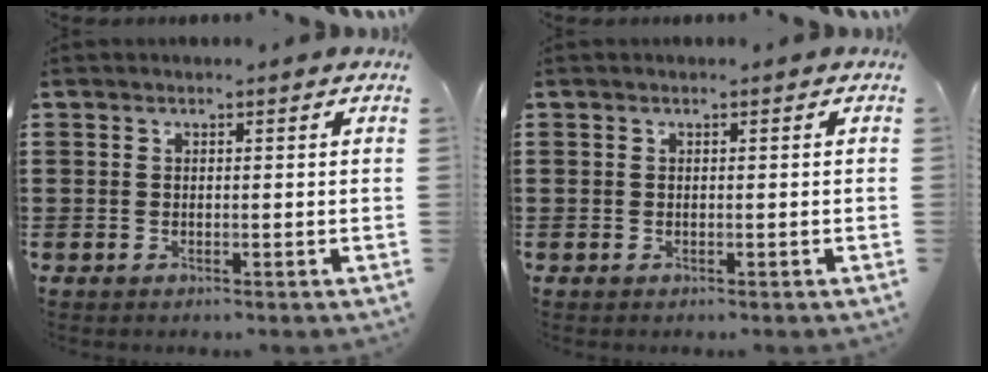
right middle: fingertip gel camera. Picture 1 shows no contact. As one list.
[{"total": 0.0}]